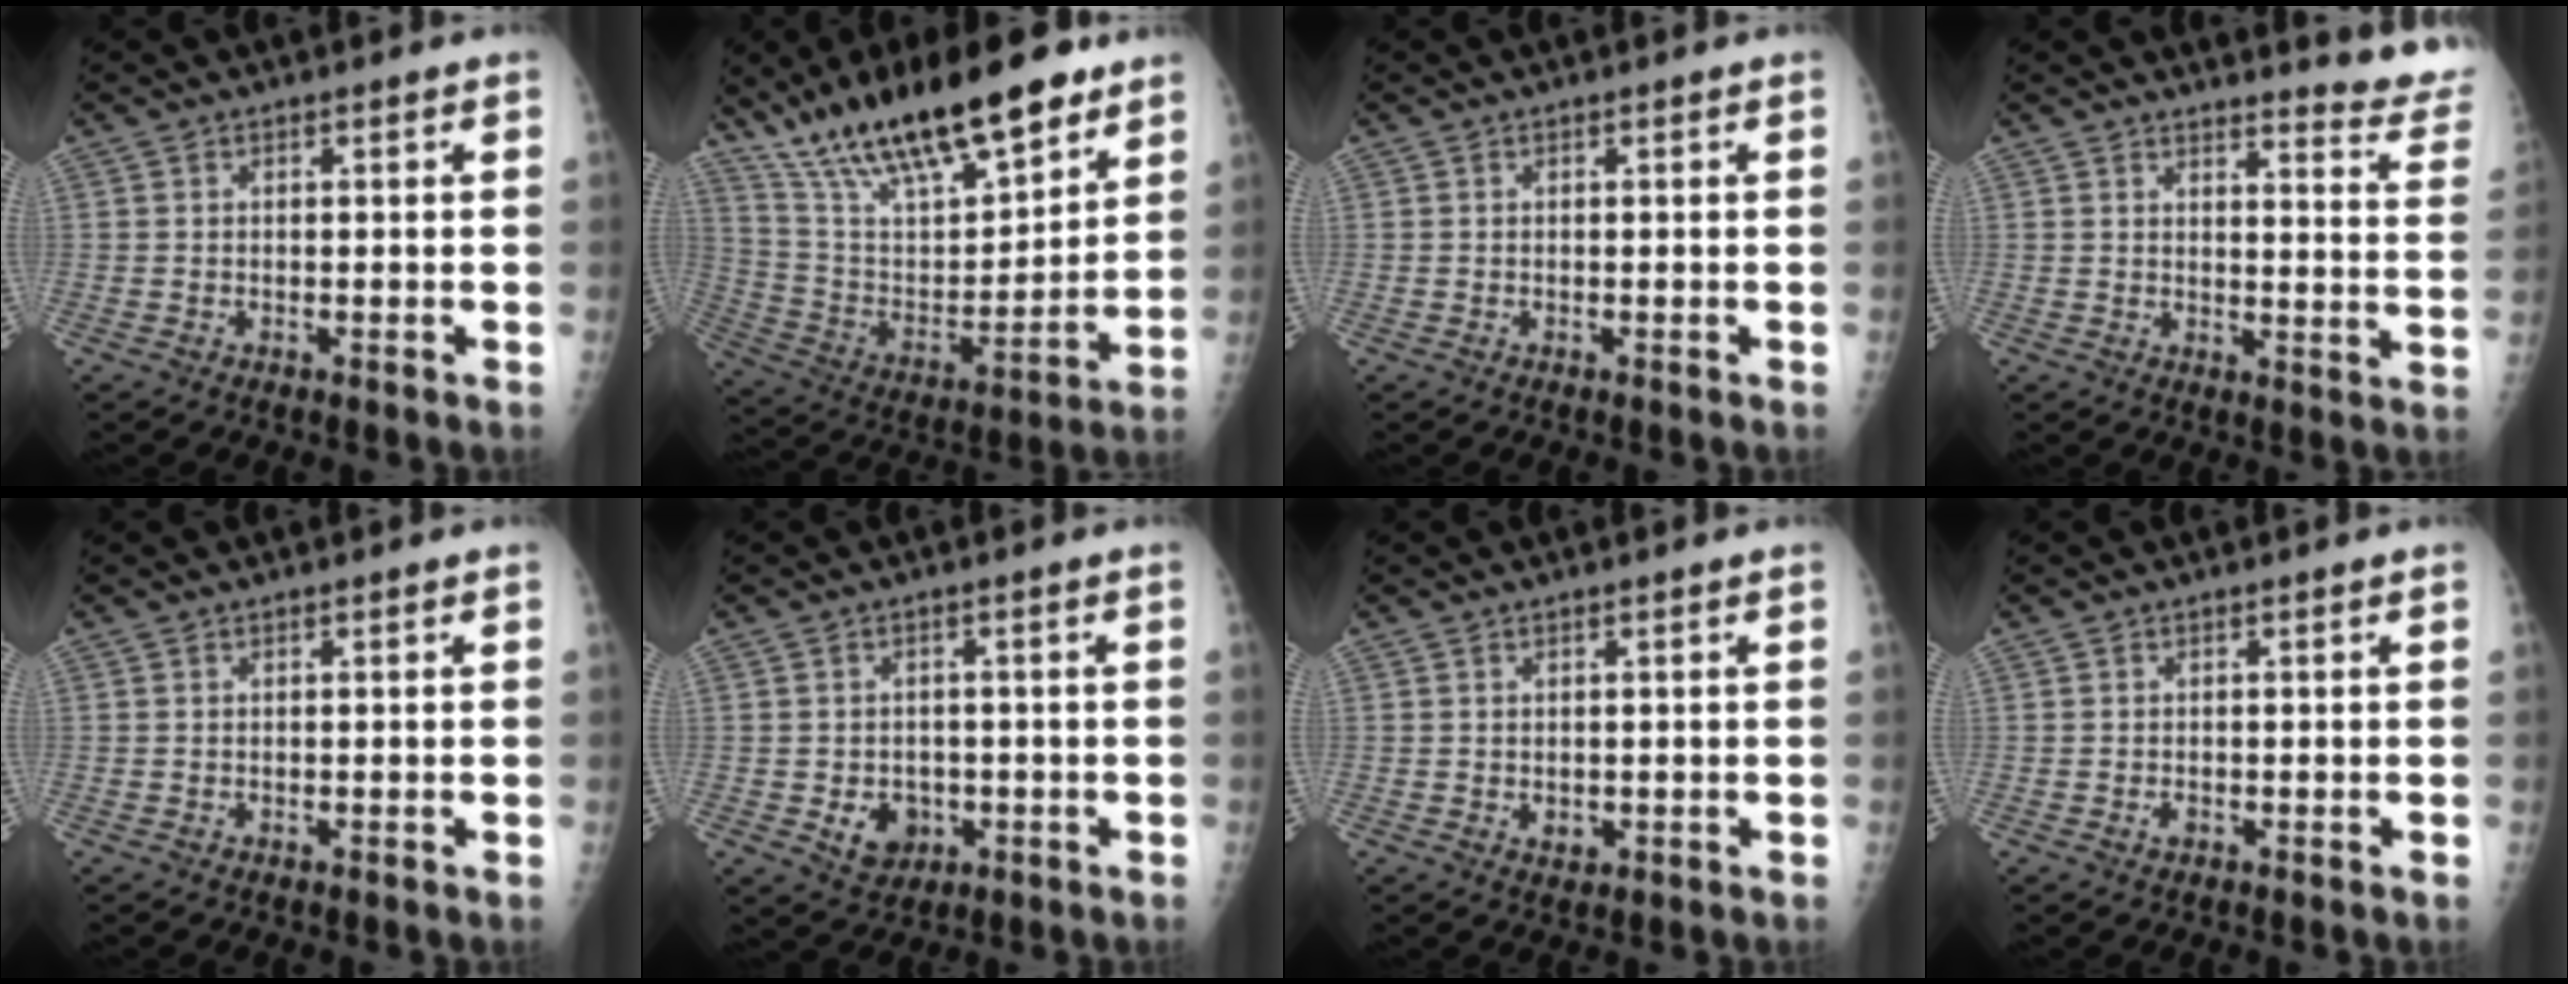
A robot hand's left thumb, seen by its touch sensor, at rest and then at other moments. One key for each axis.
{"total": 25.9, "fx": 18.0, "fy": 8.3, "fz": 16.7, "tx": -0.251, "ty": -0.050, "tz": 0.315}
{"total": 0.0}
{"total": 12.8, "fx": 12.5, "fy": 0.6, "fz": 3.1, "tx": -0.015, "ty": -0.142, "tz": 0.122}
{"total": 0.0}
{"total": 4.9, "fx": -1.1, "fy": 4.0, "fz": 2.5, "tx": -0.019, "ty": 0.003, "tz": -0.003}
{"total": 1.6, "fx": 0.3, "fy": 1.0, "fz": 1.2, "tx": -0.015, "ty": -0.005, "tz": 0.010}
{"total": 0.9, "fx": 0.0, "fy": 0.4, "fz": 0.8, "tx": -0.013, "ty": 0.006, "tz": 0.003}